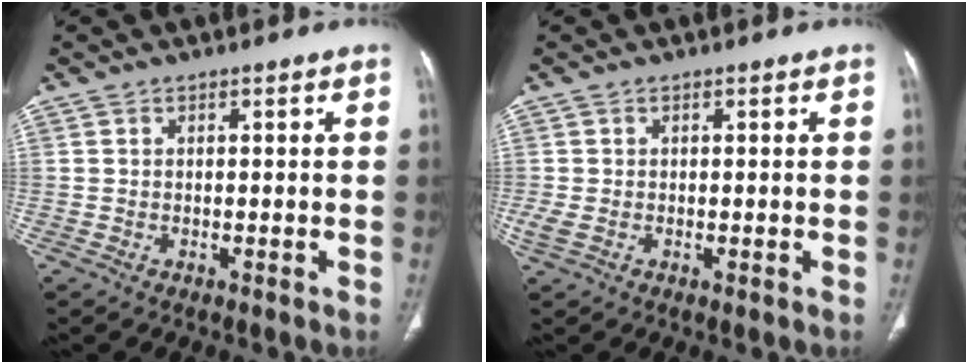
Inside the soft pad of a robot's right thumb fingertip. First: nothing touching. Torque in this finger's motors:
{"motor_torque": [0.65, 0.75, 0.02, 0.37, 0.10]}